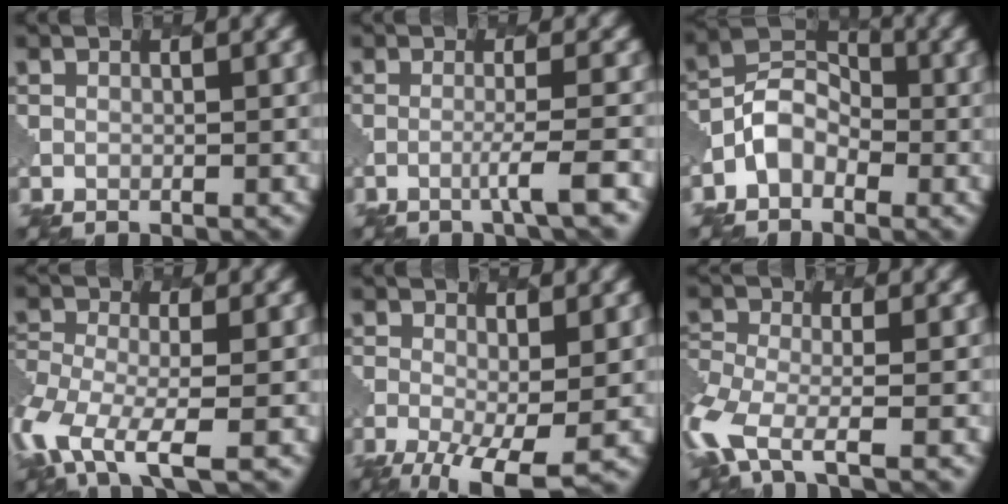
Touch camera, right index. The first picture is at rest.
{"total": 2.4, "force": [-1.1, 0.0, 2.1], "torque": [-0.027, 0.003, -0.033]}
{"total": 3.7, "force": [-1.6, 2.7, 1.9], "torque": [-0.035, 0.006, -0.038]}
{"total": 6.8, "force": [-3.7, 2.6, 5.0], "torque": [-0.113, -0.013, -0.083]}
{"total": 6.1, "force": [-2.3, 2.0, 5.3], "torque": [-0.104, -0.017, -0.033]}
{"total": 5.6, "force": [-3.2, 2.0, 4.1], "torque": [-0.097, -0.015, -0.074]}